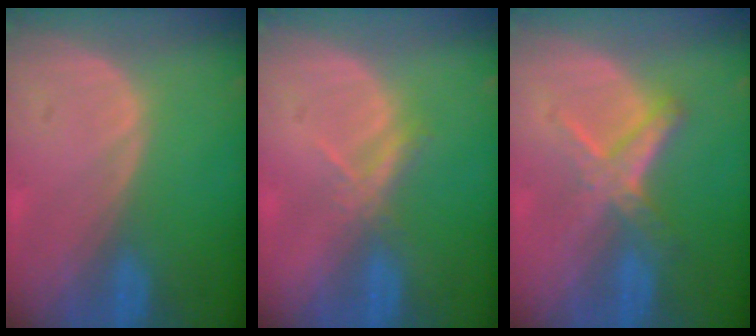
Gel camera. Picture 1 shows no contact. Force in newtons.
{"total": 2.6, "press": 2.5, "slide": 0.9}
{"total": 5.6, "press": 5.4, "slide": 1.5}